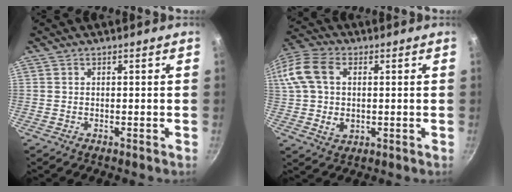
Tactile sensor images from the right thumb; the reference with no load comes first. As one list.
[{"total": 15.1, "force": [2.5, 10.6, 10.5], "torque": [-0.226, 0.020, 0.038]}]